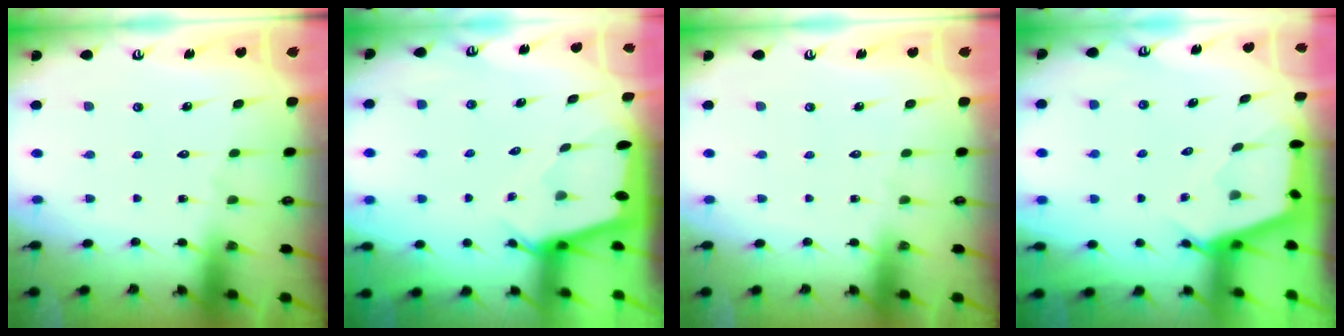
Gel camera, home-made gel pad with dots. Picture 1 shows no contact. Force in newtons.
{"total": 2.1, "press": 2.1, "slide": 0.1}
{"total": 0.0}
{"total": 2.7, "press": 2.7, "slide": 0.3}